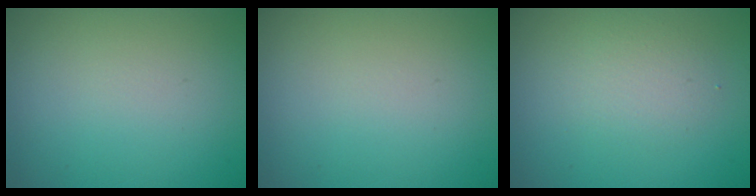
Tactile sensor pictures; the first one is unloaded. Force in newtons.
{"total": 0.0}
{"total": 2.1, "press": 2.1, "slide": 0.0}